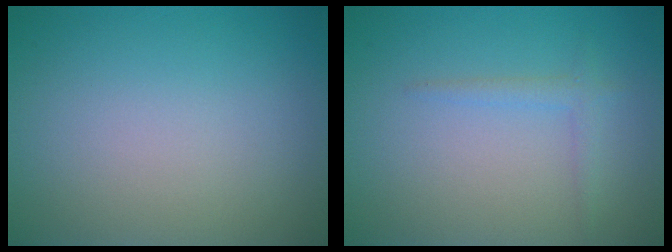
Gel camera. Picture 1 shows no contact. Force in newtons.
{"total": 1.3, "press": 1.3, "slide": 0.1}